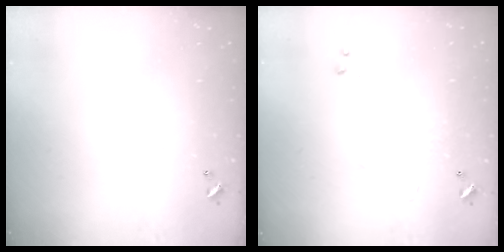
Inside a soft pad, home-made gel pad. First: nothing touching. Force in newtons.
{"total": 0.7, "press": 0.3, "slide": 0.6}